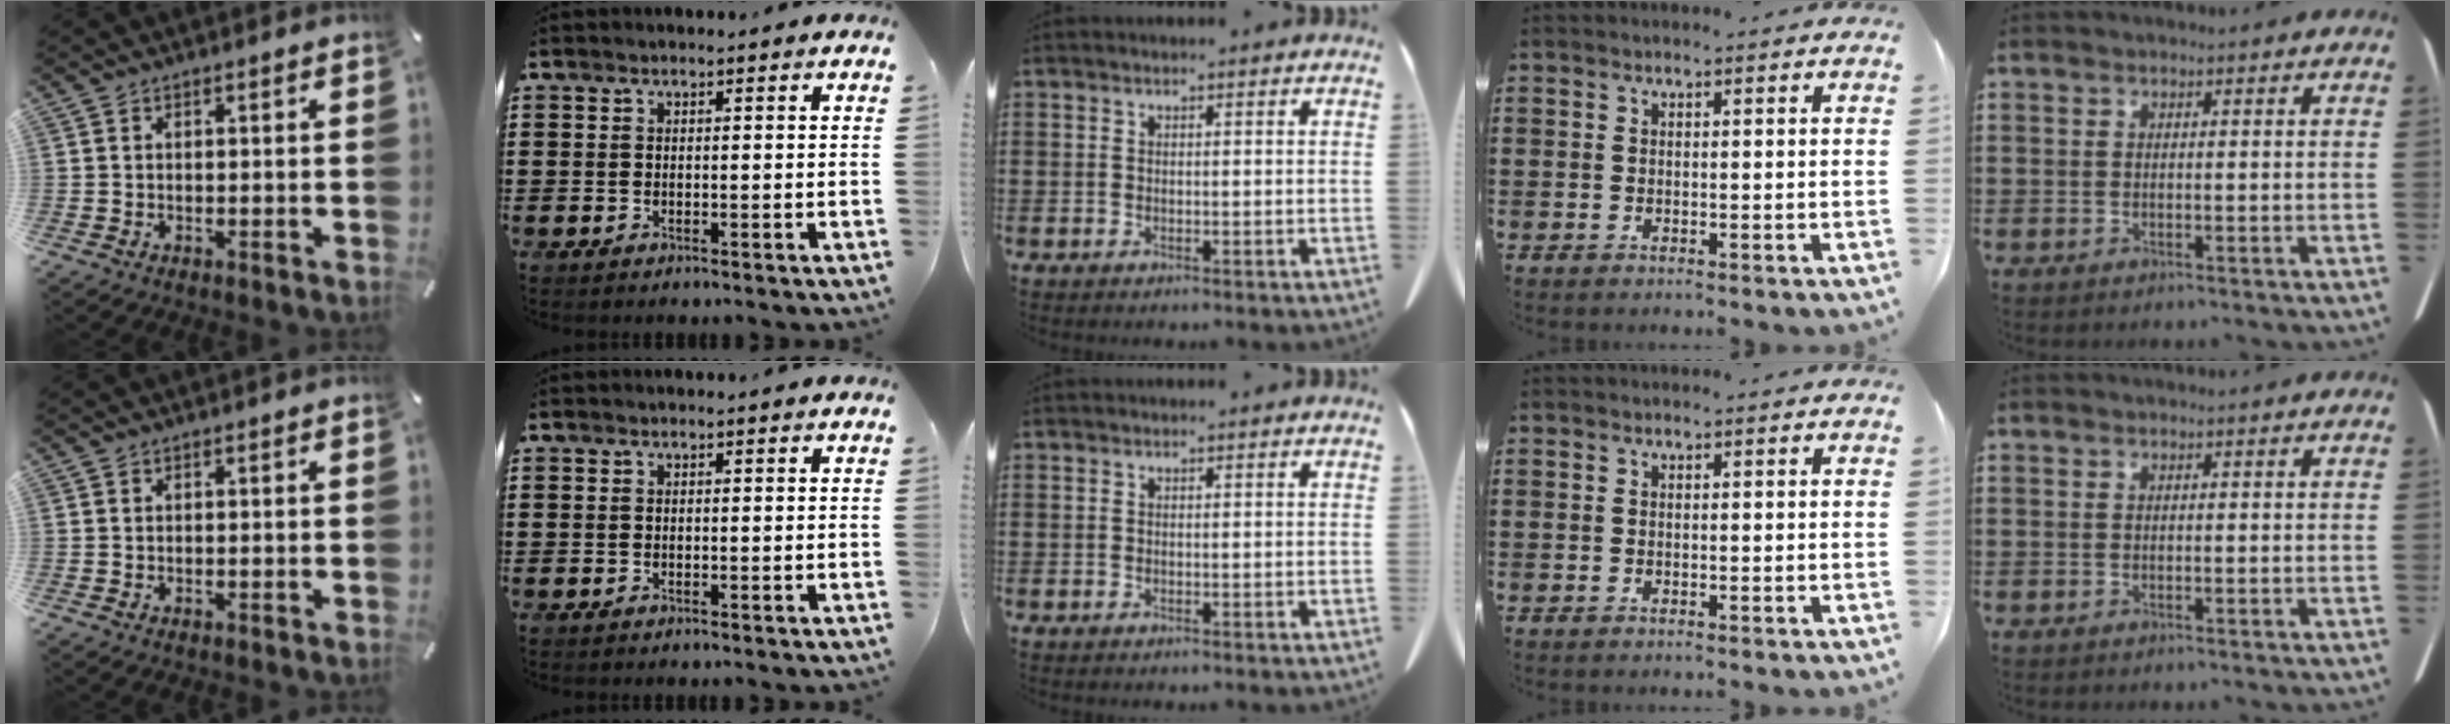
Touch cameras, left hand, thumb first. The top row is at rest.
{}